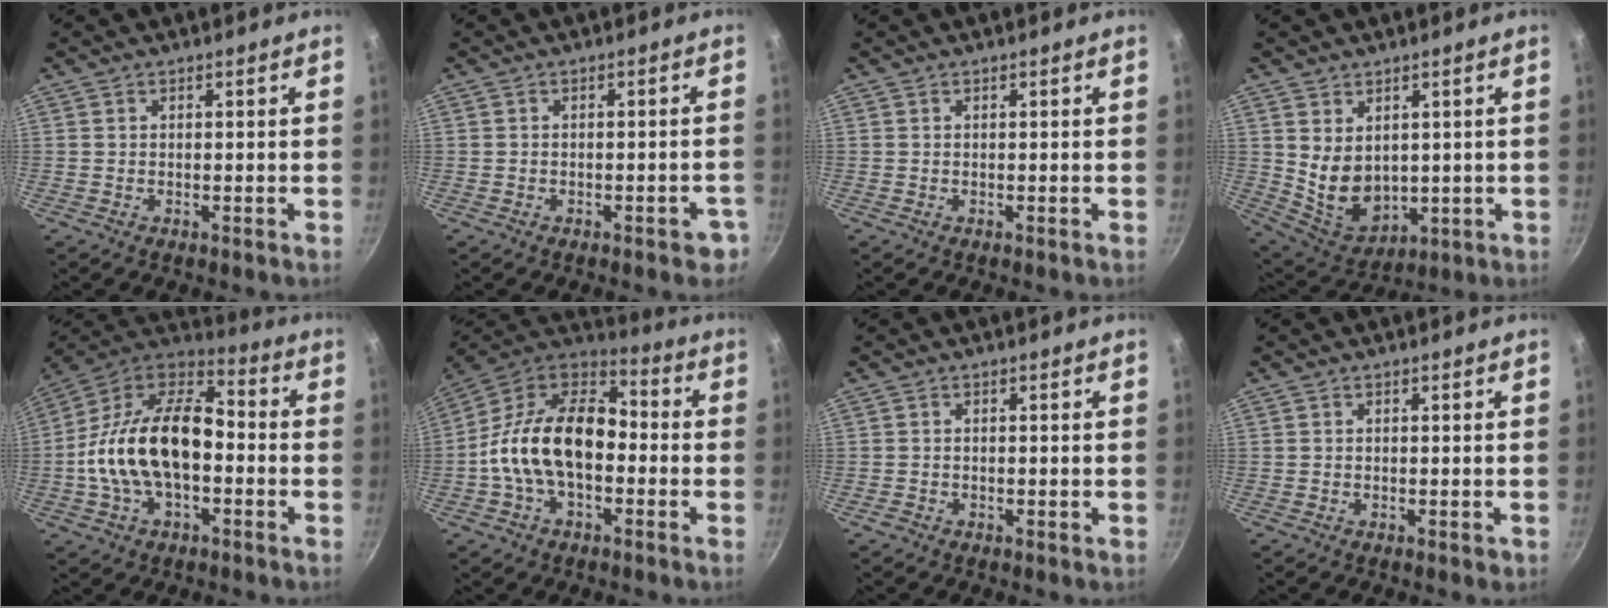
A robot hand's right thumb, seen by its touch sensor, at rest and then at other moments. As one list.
[{"total": 3.5, "force": [-1.9, 1.6, 2.4], "torque": [-0.014, 0.023, -0.012]}, {"total": 0.0}, {"total": 10.1, "force": [1.7, 7.4, 6.7], "torque": [-0.093, -0.029, 0.060]}, {"total": 22.3, "force": [-2.9, 13.4, 17.6], "torque": [-0.304, 0.051, -0.066]}, {"total": 19.4, "force": [-2.7, 12.0, 15.0], "torque": [-0.238, 0.051, -0.067]}, {"total": 1.1, "force": [-0.6, 0.7, 0.6], "torque": [-0.012, 0.005, -0.009]}, {"total": 0.7, "force": [-0.3, 0.4, 0.5], "torque": [-0.004, 0.002, -0.005]}]